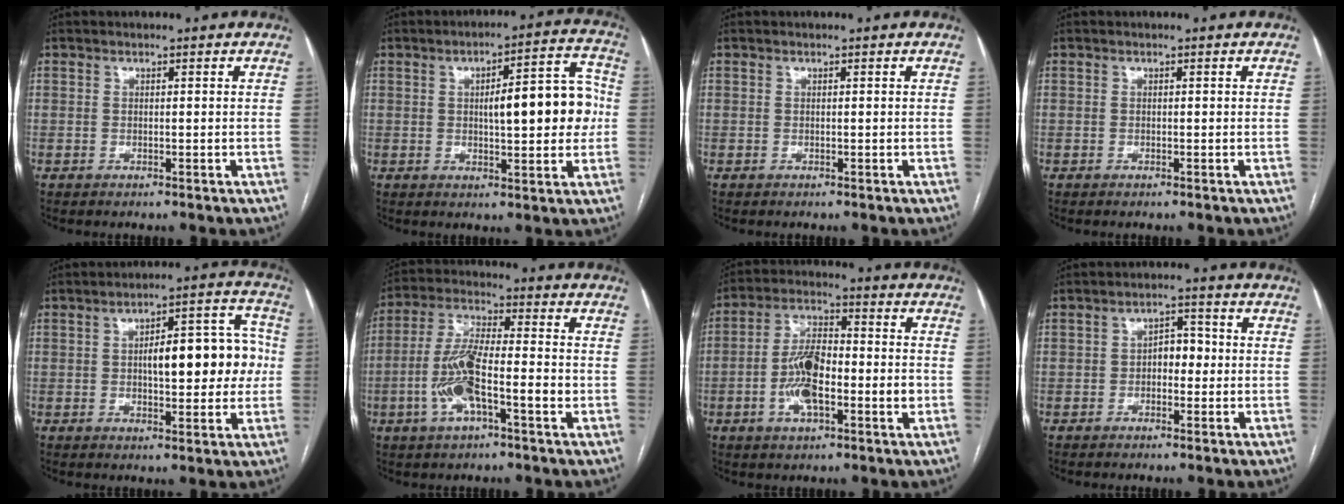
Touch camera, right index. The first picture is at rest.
{"total": 11.6, "force": [0.5, 3.1, 11.1], "torque": [-0.146, 0.028, 0.012]}
{"total": 0.0}
{"total": 0.0}
{"total": 12.1, "force": [0.3, 4.2, 11.3], "torque": [-0.151, 0.036, 0.011]}
{"total": 10.9, "force": [-3.0, 2.6, 10.2], "torque": [-0.211, 0.012, -0.057]}
{"total": 10.8, "force": [-2.1, 4.0, 9.8], "torque": [-0.197, 0.019, -0.039]}
{"total": 3.4, "force": [-0.4, 2.0, 2.7], "torque": [-0.037, 0.016, -0.009]}